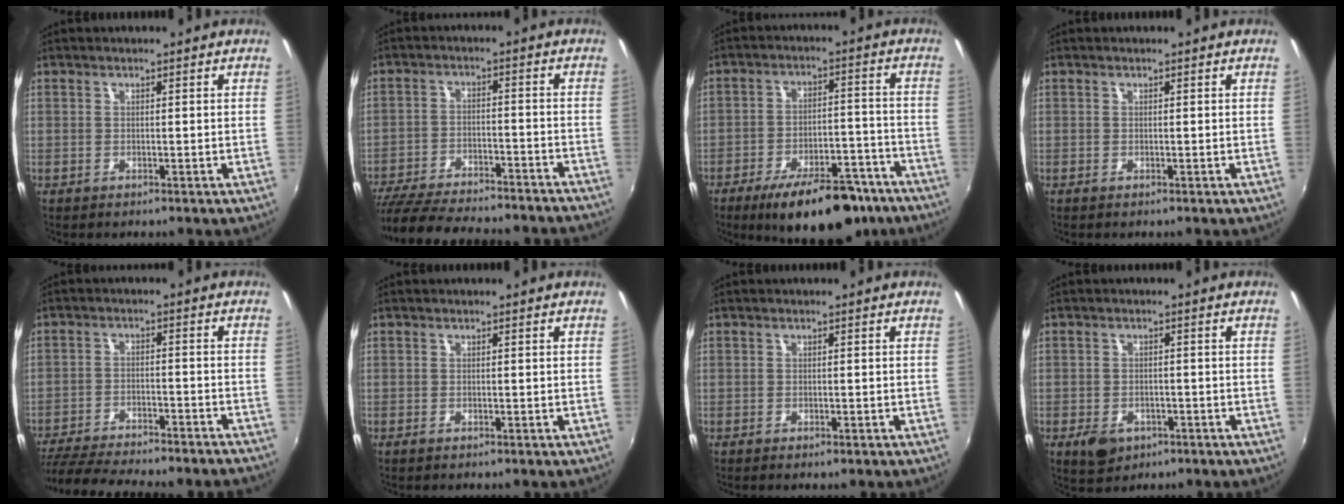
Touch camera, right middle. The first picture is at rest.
{"total": 25.5, "force": [-22.3, 5.4, 11.1], "torque": [-0.220, -0.034, -0.310]}
{"total": 16.6, "force": [-12.3, 6.4, 9.2], "torque": [-0.142, 0.005, -0.164]}
{"total": 0.0}
{"total": 18.4, "force": [-16.2, 2.5, 8.4], "torque": [-0.170, -0.029, -0.240]}
{"total": 0.0}
{"total": 0.8, "force": [-0.6, 0.4, 0.4], "torque": [-0.009, -0.002, -0.010]}
{"total": 5.2, "force": [-2.6, 3.7, 2.5], "torque": [-0.057, -0.007, -0.035]}